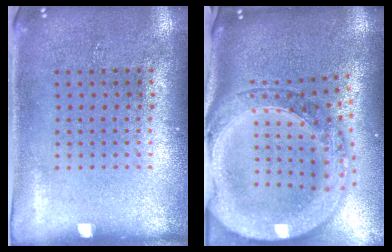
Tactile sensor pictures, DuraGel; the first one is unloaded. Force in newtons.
{"total": 4.0, "press": 3.1, "slide": 2.5}